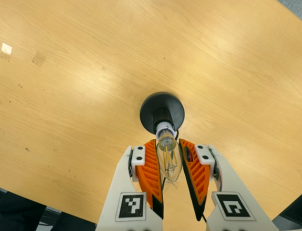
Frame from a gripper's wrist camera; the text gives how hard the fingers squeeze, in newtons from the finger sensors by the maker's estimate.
{"total": 12.1, "left": 12.9, "right": 11.3}